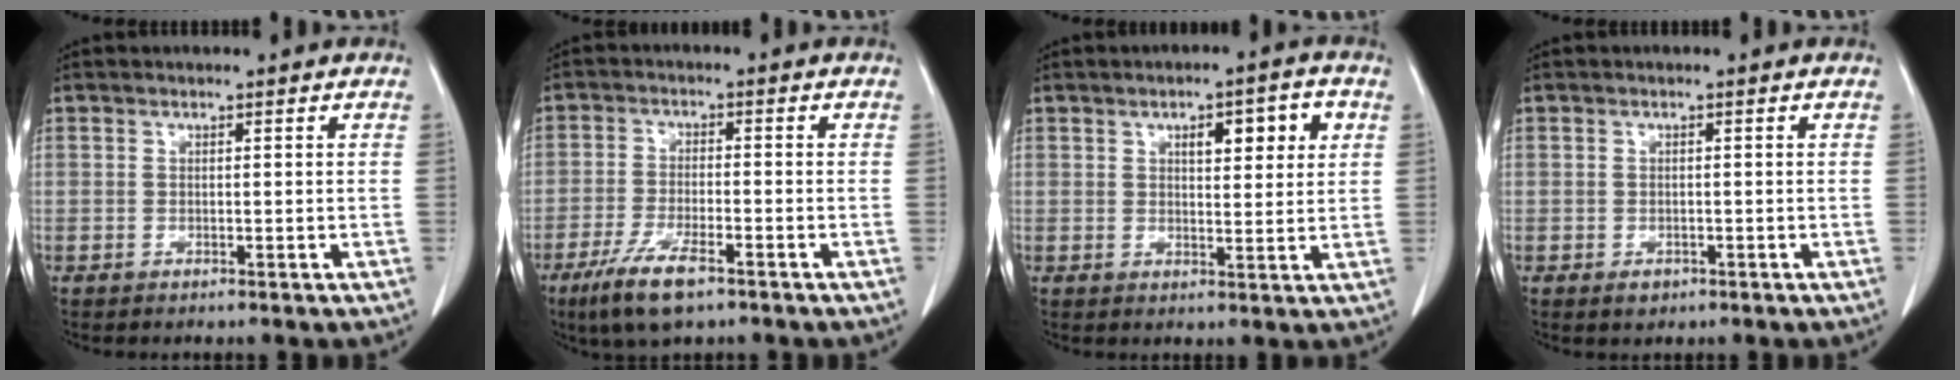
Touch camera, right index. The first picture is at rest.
{"total": 7.8, "force": [-4.9, 1.6, 5.8], "torque": [-0.118, -0.016, -0.085]}
{"total": 6.5, "force": [2.6, 2.0, 5.6], "torque": [-0.079, 0.011, 0.036]}
{"total": 1.4, "force": [-0.7, 1.1, 0.5], "torque": [-0.007, 0.002, -0.003]}